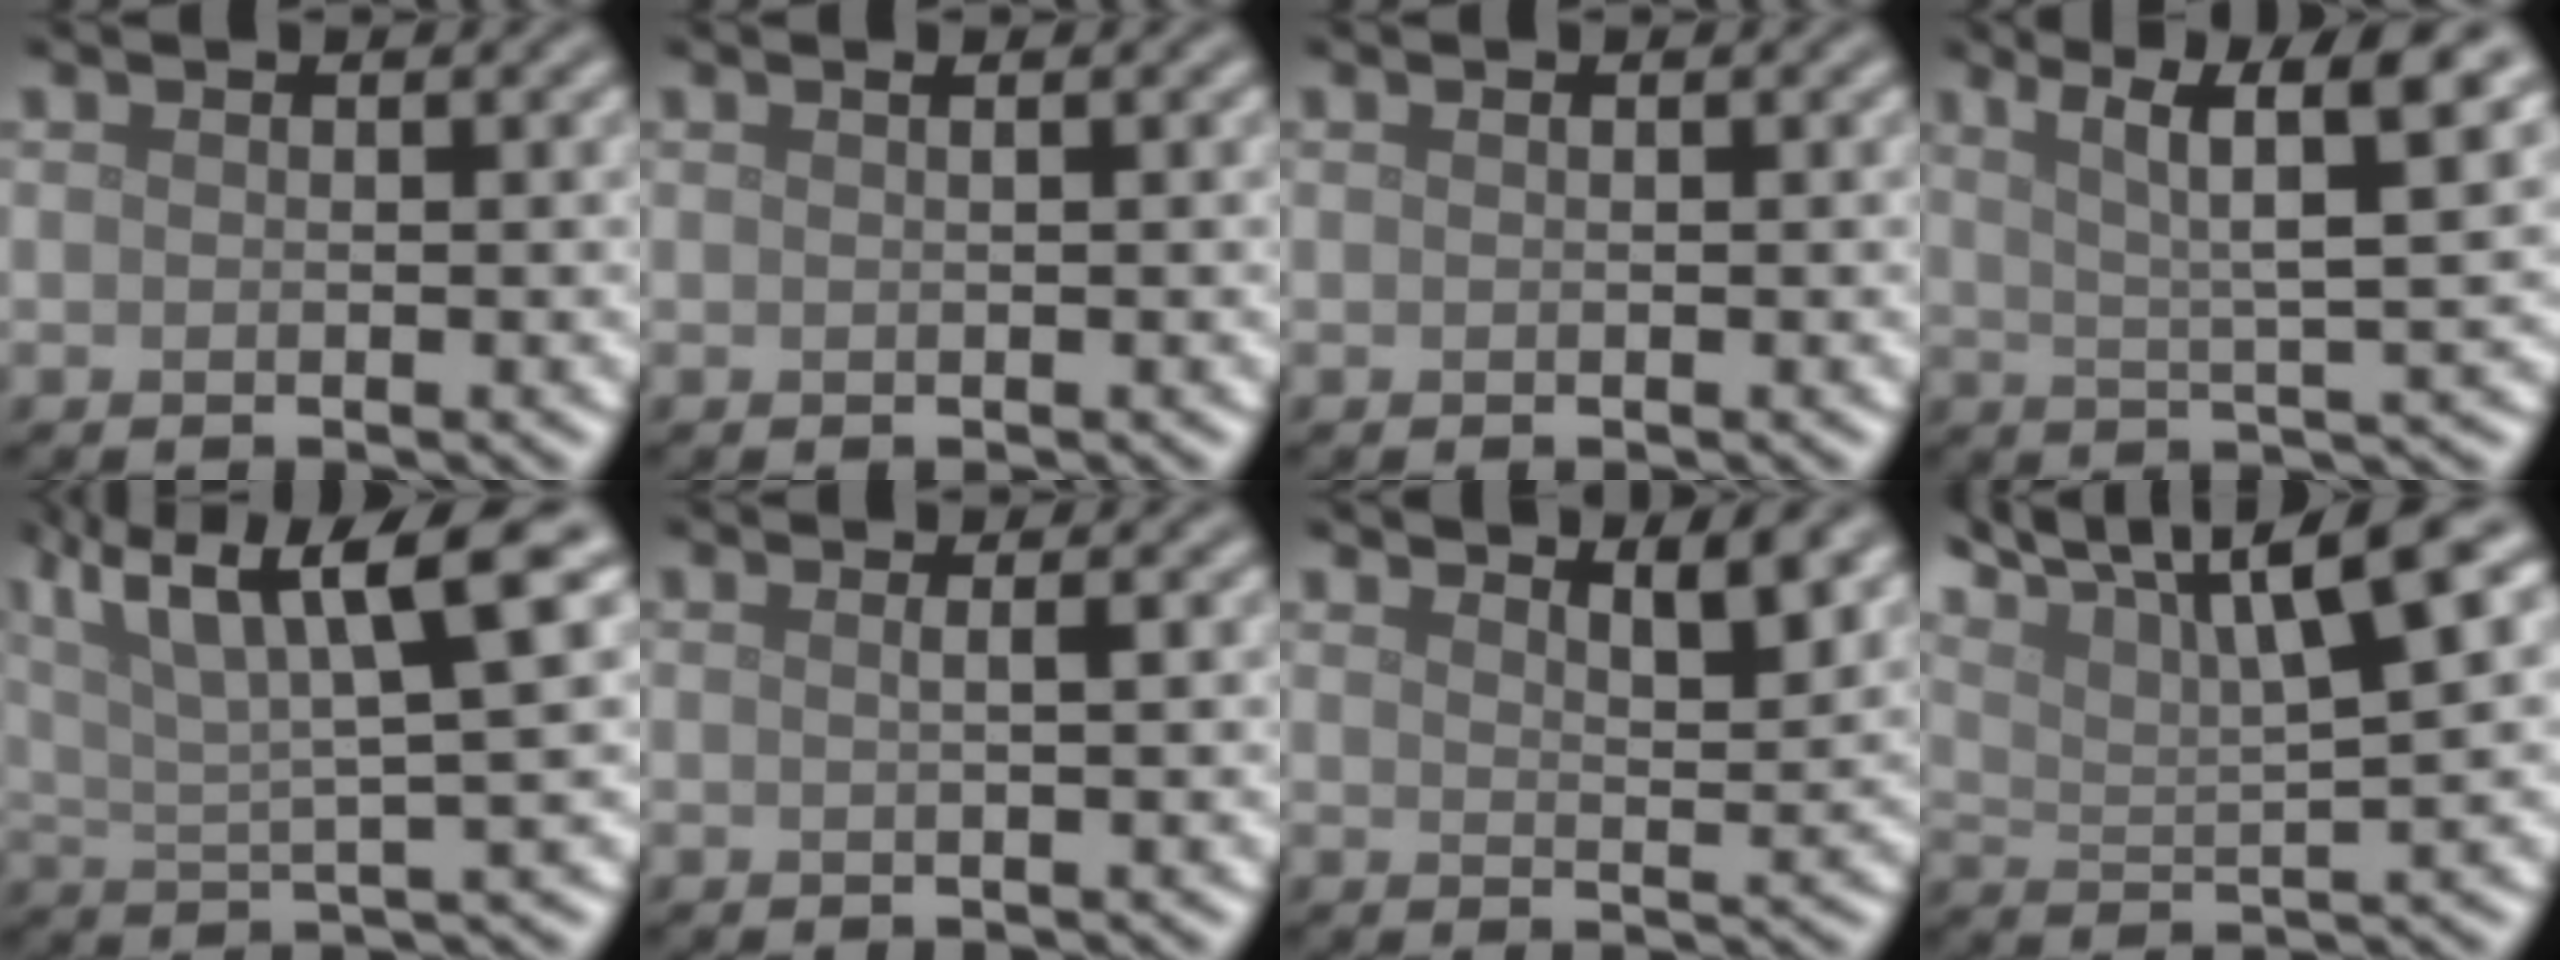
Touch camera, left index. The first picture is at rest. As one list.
[{"total": 0.6, "force": [0.3, 0.2, 0.5], "torque": [-0.006, 0.002, 0.001]}, {"total": 0.0}, {"total": 7.4, "force": [3.6, 1.2, 6.3], "torque": [-0.094, 0.012, 0.064]}, {"total": 11.3, "force": [5.7, 2.4, 9.5], "torque": [-0.165, 0.022, 0.101]}, {"total": 1.3, "force": [0.2, 0.5, 1.2], "torque": [-0.015, 0.001, -0.009]}, {"total": 4.1, "force": [3.4, 1.1, 2.2], "torque": [-0.026, 0.003, 0.044]}, {"total": 10.5, "force": [7.1, 2.3, 7.4], "torque": [-0.120, 0.027, 0.112]}]